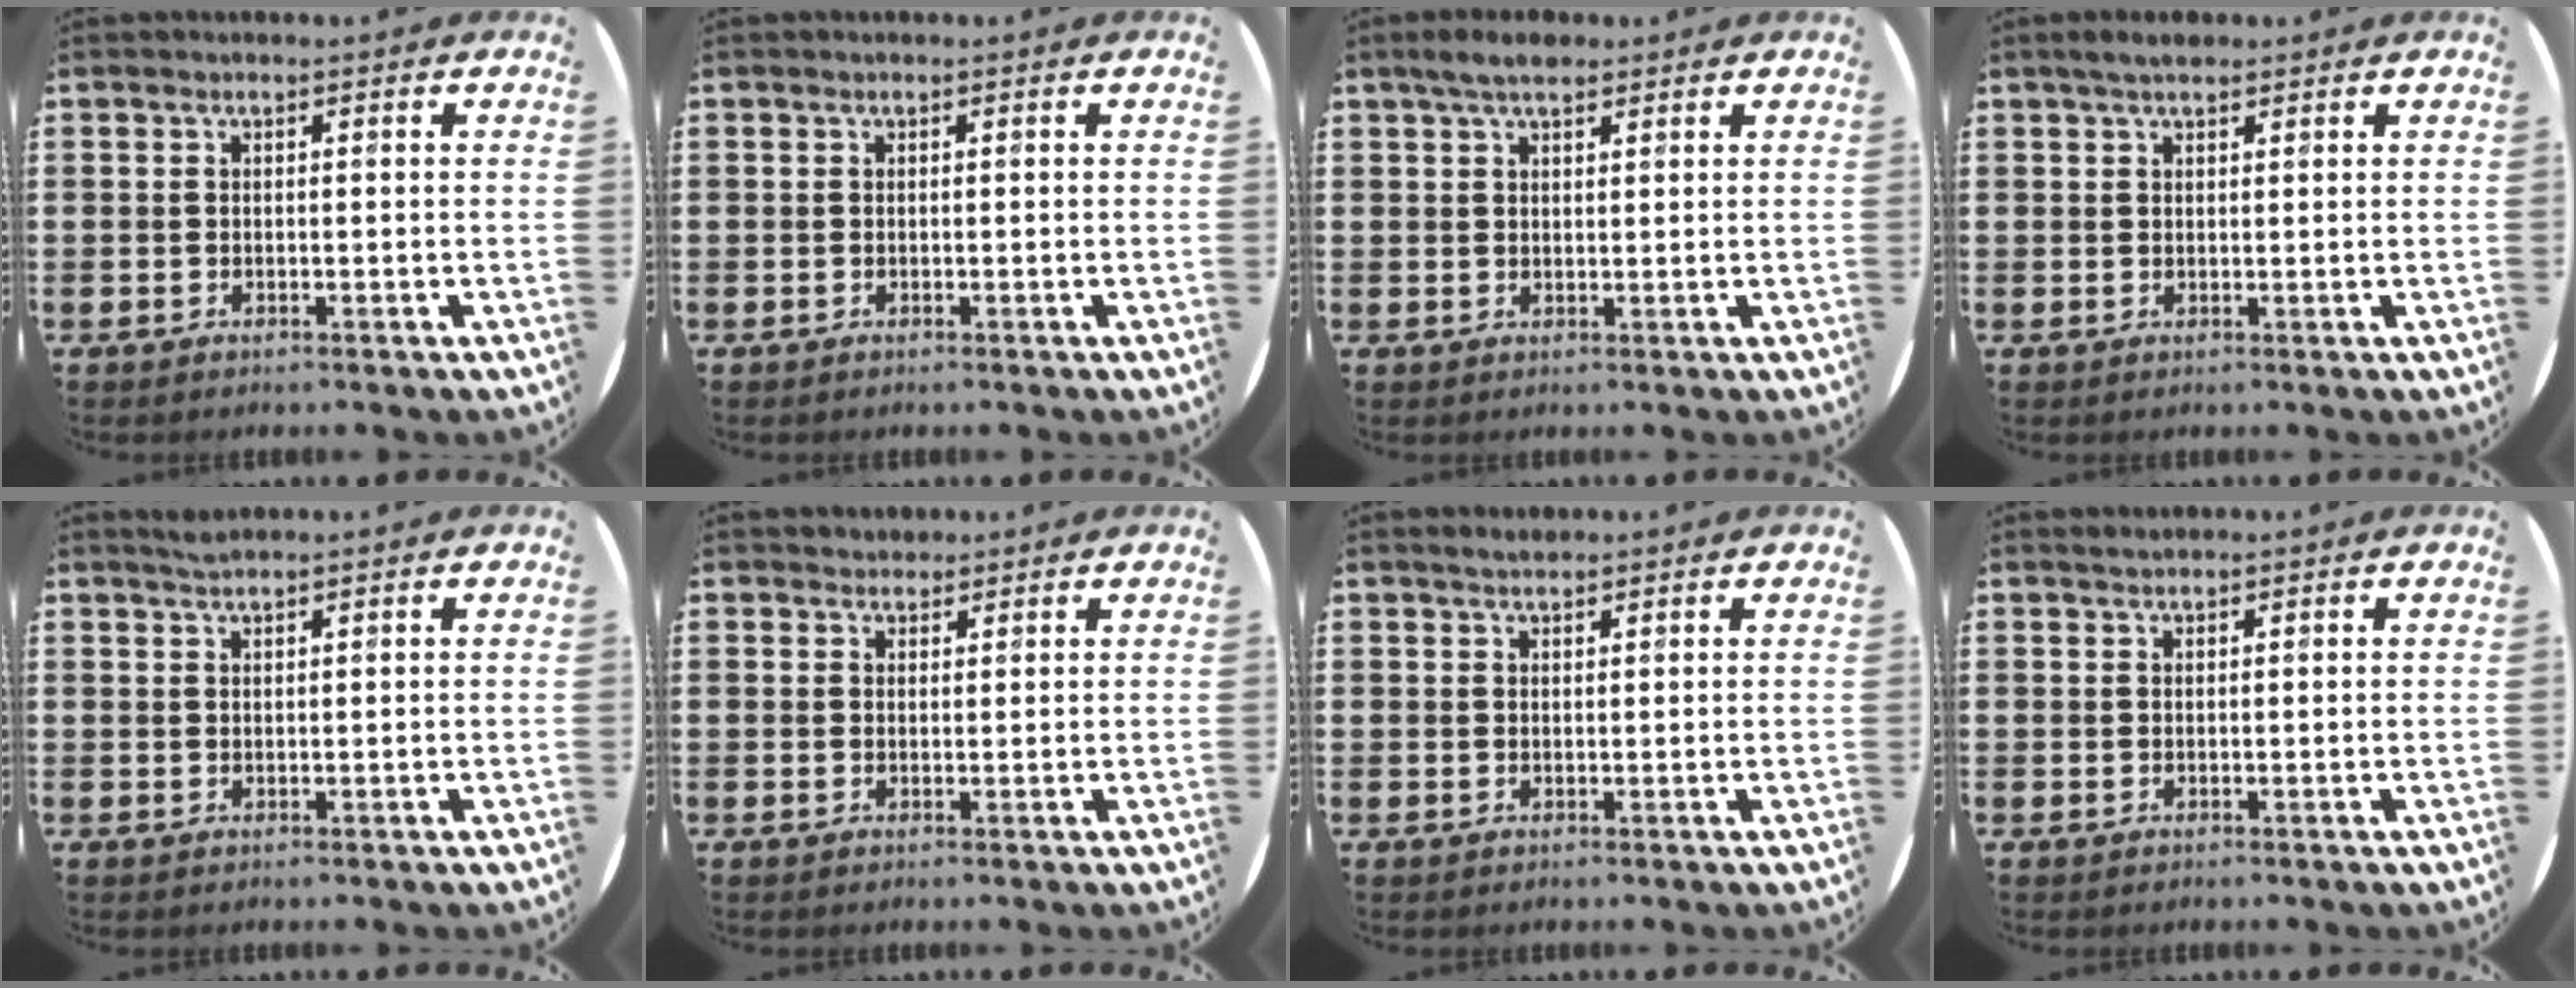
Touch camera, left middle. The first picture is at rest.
{"total": 0.0}
{"total": 3.4, "force": [2.7, 1.2, 1.8], "torque": [-0.031, 0.004, 0.046]}
{"total": 1.9, "force": [1.6, 0.5, 1.0], "torque": [-0.020, 0.006, 0.028]}
{"total": 1.3, "force": [1.2, -0.1, 0.3], "torque": [-0.006, 0.000, 0.024]}
{"total": 1.5, "force": [1.4, 0.5, -0.1], "torque": [0.001, 0.003, 0.028]}
{"total": 1.3, "force": [1.2, 0.2, 0.3], "torque": [-0.005, 0.003, 0.023]}
{"total": 0.6, "force": [0.5, 0.0, 0.0], "torque": [0.000, 0.001, 0.011]}